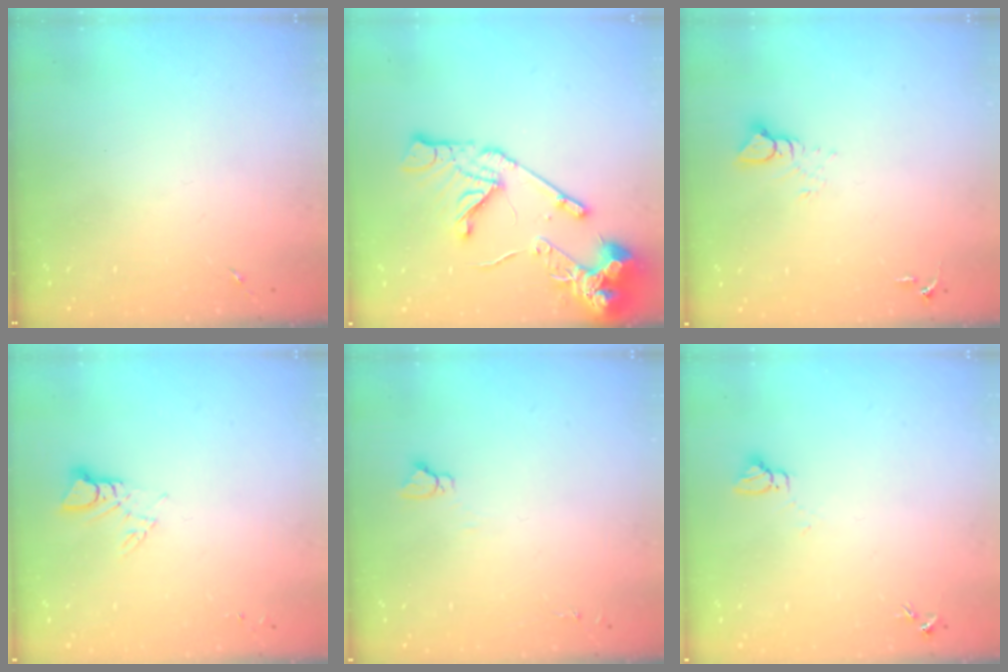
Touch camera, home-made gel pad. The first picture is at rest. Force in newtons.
{"total": 17.1, "press": 17.0, "slide": 2.1}
{"total": 4.7, "press": 4.7, "slide": 0.4}
{"total": 3.7, "press": 3.7, "slide": 0.4}
{"total": 3.6, "press": 3.6, "slide": 0.3}
{"total": 4.7, "press": 4.6, "slide": 0.4}